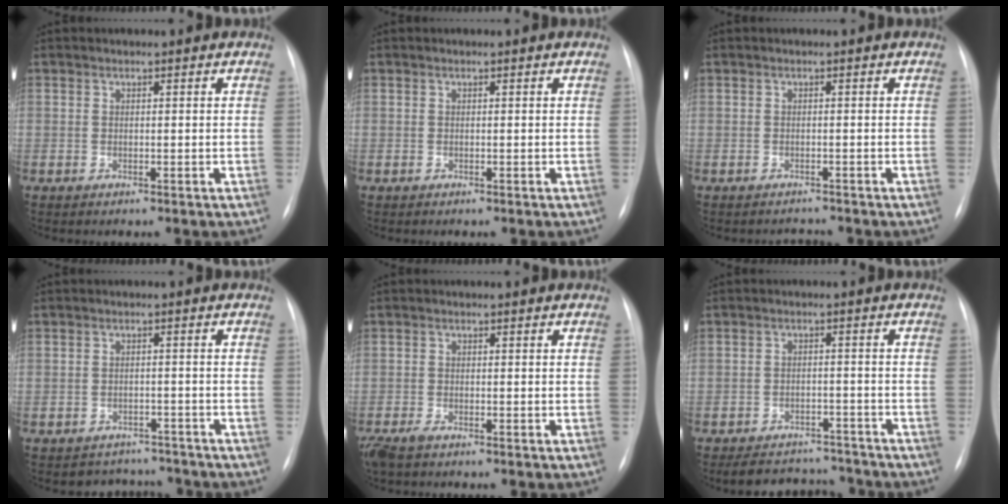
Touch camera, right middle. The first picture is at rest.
{"total": 0.0}
{"total": 1.0, "force": [-1.0, 0.0, -0.4], "torque": [0.009, -0.007, -0.012]}
{"total": 4.8, "force": [-4.2, 2.1, -0.7], "torque": [0.012, 0.021, -0.056]}
{"total": 3.4, "force": [-2.5, 1.2, 2.1], "torque": [-0.048, -0.010, -0.043]}
{"total": 9.3, "force": [-8.6, 3.2, 1.6], "torque": [-0.014, 0.012, -0.114]}